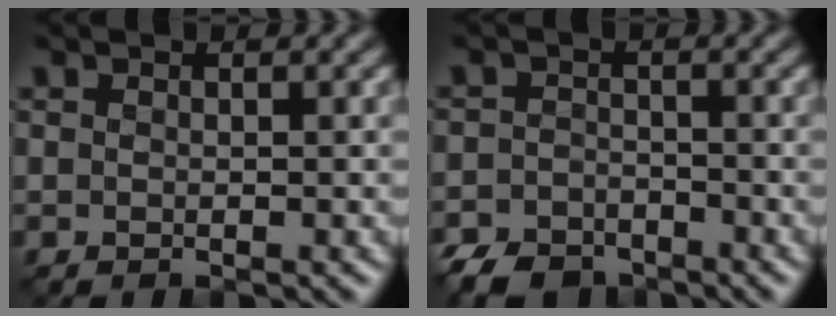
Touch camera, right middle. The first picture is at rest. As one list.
[{"total": 4.3, "force": [-3.5, 2.1, 1.3], "torque": [-0.024, -0.005, -0.068]}]